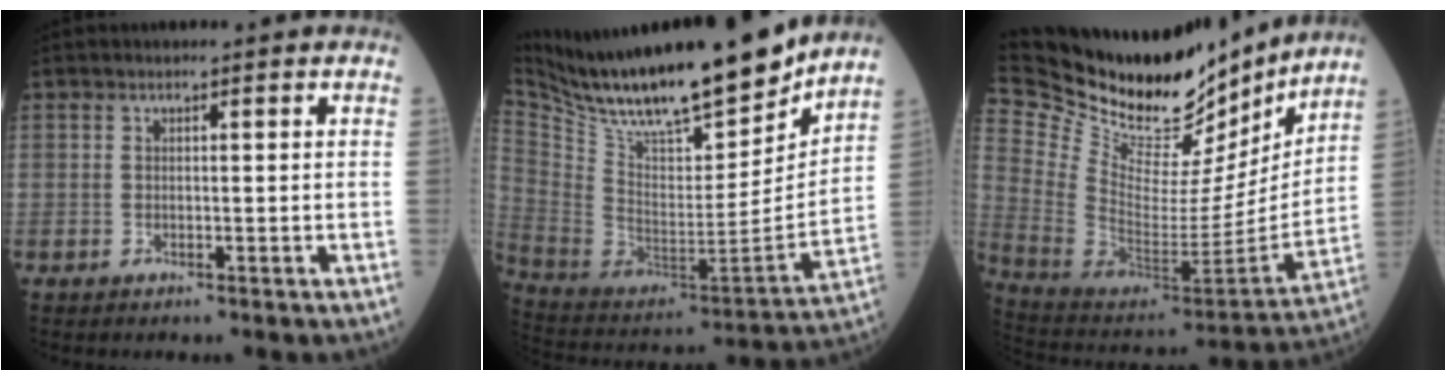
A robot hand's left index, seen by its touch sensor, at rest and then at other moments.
{"total": 26.1, "force": [22.2, 4.4, 12.8], "torque": [-0.239, -0.030, 0.364]}
{"total": 30.2, "force": [26.1, 7.9, 13.0], "torque": [-0.249, -0.040, 0.408]}